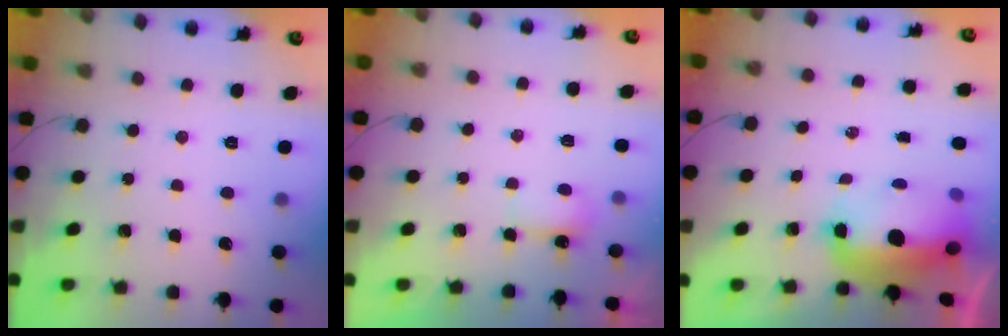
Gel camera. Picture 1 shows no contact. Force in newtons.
{"total": 3.3, "press": 3.1, "slide": 1.0}
{"total": 10.8, "press": 10.3, "slide": 3.4}